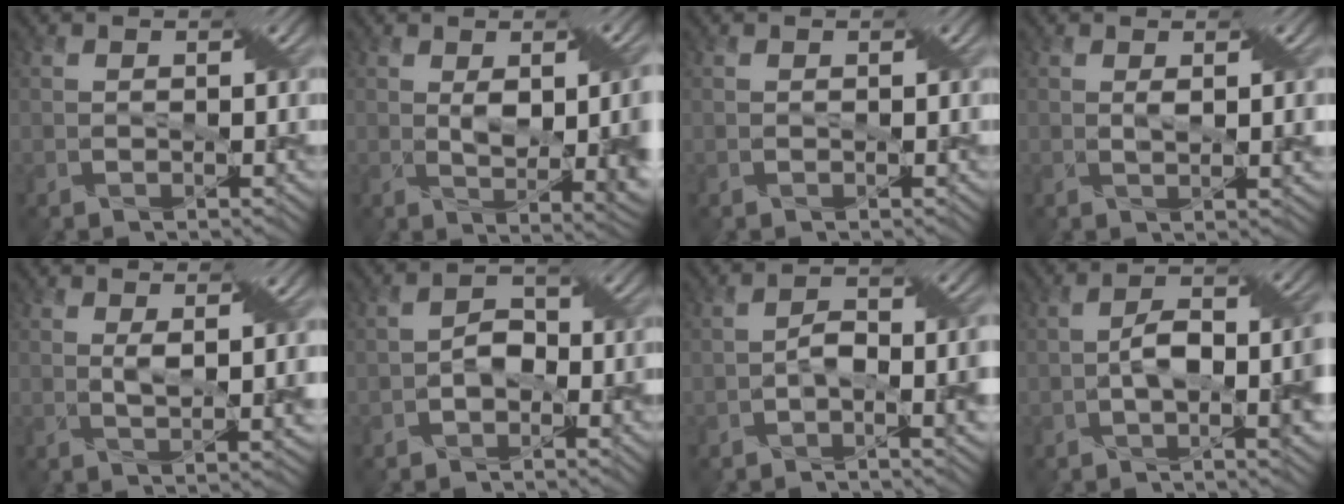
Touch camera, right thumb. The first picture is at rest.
{"total": 8.0, "force": [0.3, 3.1, 7.4], "torque": [-0.110, 0.000, 0.011]}
{"total": 0.0}
{"total": 2.1, "force": [0.6, 0.4, 2.0], "torque": [-0.036, 0.001, 0.013]}
{"total": 2.9, "force": [0.8, 0.5, 2.7], "torque": [-0.052, 0.001, 0.017]}
{"total": 3.4, "force": [-1.5, 2.1, 2.2], "torque": [-0.040, 0.009, -0.031]}
{"total": 4.9, "force": [-1.5, 1.9, 4.3], "torque": [-0.071, 0.011, -0.032]}
{"total": 8.4, "force": [-1.3, 3.3, 7.6], "torque": [-0.128, 0.010, -0.025]}